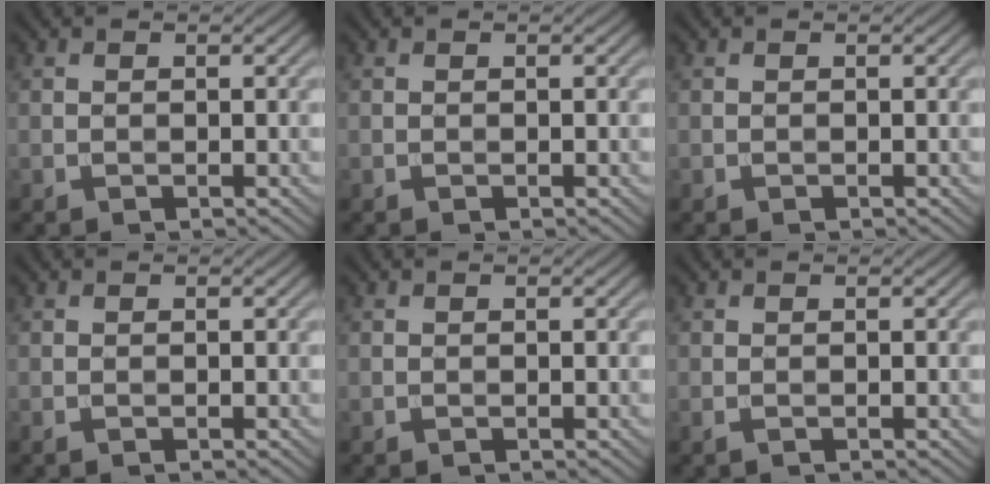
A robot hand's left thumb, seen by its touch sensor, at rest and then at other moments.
{"total": 0.0}
{"total": 0.0}
{"total": 0.0}
{"total": 0.0}
{"total": 0.0}